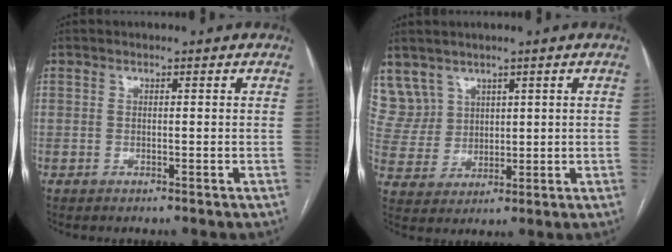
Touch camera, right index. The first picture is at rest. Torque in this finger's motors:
{"motor_torque": [-0.43, 0.57, -0.08, -0.05]}